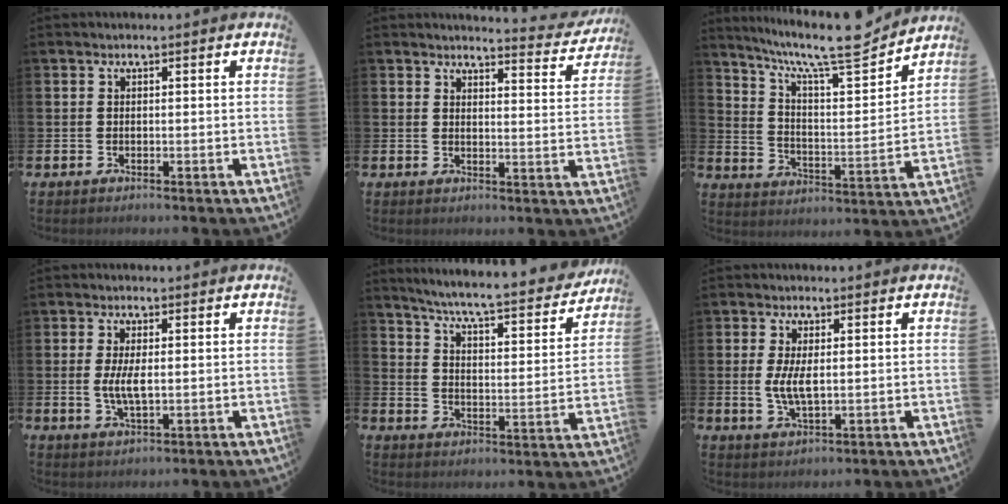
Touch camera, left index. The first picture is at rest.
{"total": 3.6, "force": [3.6, 0.1, 0.3], "torque": [0.004, -0.035, 0.057]}
{"total": 10.6, "force": [9.2, 1.6, 5.1], "torque": [-0.110, -0.064, 0.153]}
{"total": 3.7, "force": [0.2, 1.4, 3.5], "torque": [-0.063, 0.003, 0.002]}
{"total": 6.8, "force": [6.3, 0.2, 2.6], "torque": [-0.070, -0.055, 0.099]}
{"total": 4.3, "force": [0.6, 1.6, 3.9], "torque": [-0.073, 0.004, 0.007]}